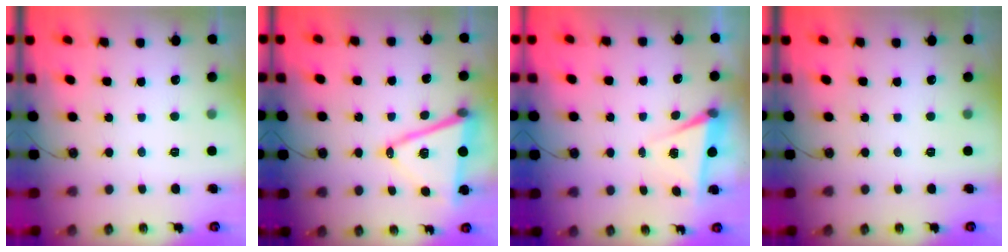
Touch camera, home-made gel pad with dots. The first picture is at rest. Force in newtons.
{"total": 14.7, "press": 14.2, "slide": 3.8}
{"total": 5.7, "press": 3.8, "slide": 4.3}
{"total": 0.0}